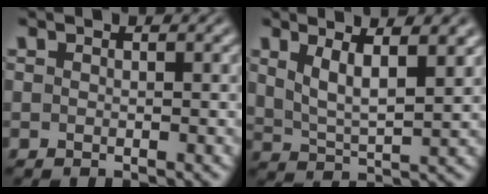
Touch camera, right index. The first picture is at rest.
{"total": 4.3, "force": [1.7, 2.1, 3.4], "torque": [-0.059, -0.015, 0.035]}